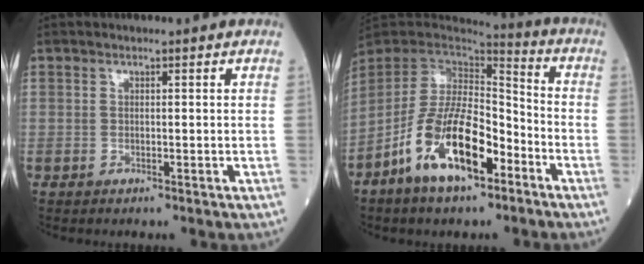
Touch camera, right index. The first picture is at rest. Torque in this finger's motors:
{"motor_torque": [1.14, -1.00, 0.52, 0.13]}